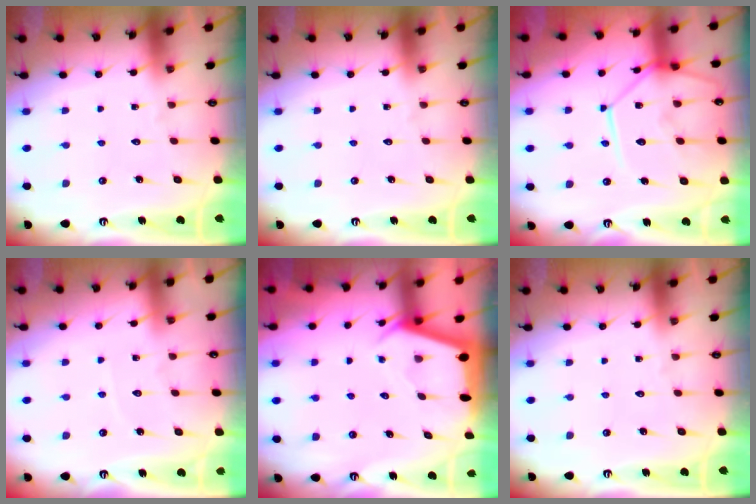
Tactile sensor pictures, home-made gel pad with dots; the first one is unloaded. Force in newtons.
{"total": 0.0}
{"total": 15.0, "press": 14.9, "slide": 1.3}
{"total": 2.7, "press": 2.6, "slide": 0.4}
{"total": 2.4, "press": 2.4, "slide": 0.3}
{"total": 0.0}